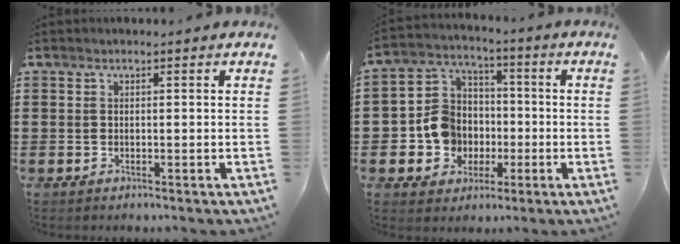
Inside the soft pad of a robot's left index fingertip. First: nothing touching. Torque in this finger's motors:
{"motor_torque": [1.08, -0.30, 0.55, 0.09]}